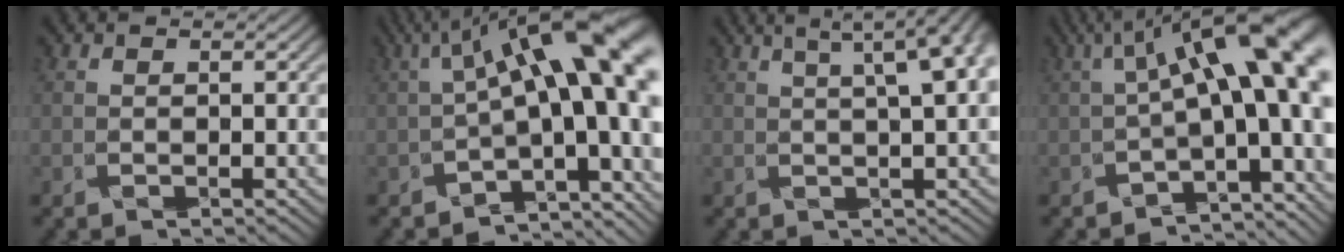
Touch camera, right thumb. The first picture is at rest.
{"total": 16.0, "force": [0.7, 5.9, 14.8], "torque": [-0.214, 0.003, 0.029]}
{"total": 6.6, "force": [2.6, 0.9, 6.0], "torque": [-0.086, 0.024, 0.038]}
{"total": 14.6, "force": [0.9, 5.0, 13.7], "torque": [-0.197, 0.011, 0.026]}